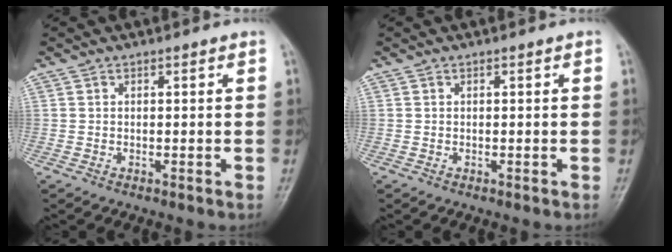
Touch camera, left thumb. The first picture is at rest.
{"total": 0.0}